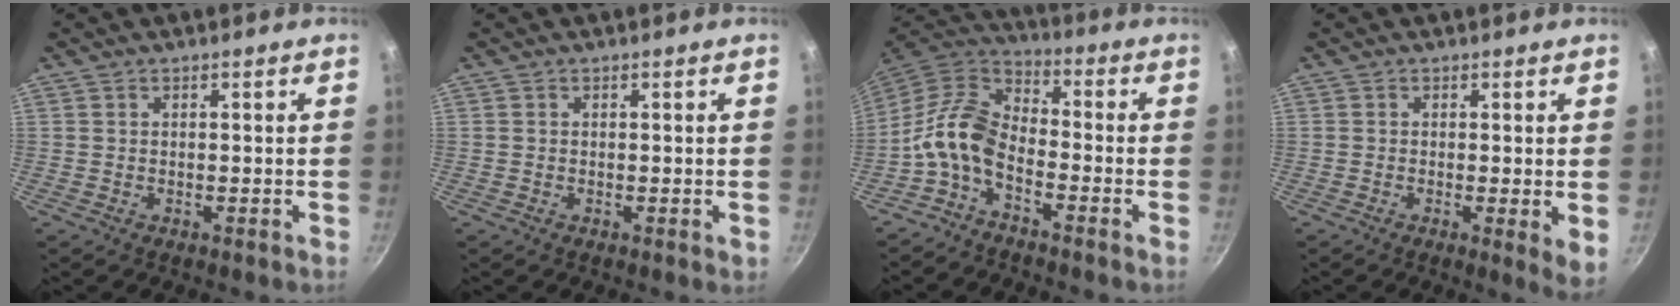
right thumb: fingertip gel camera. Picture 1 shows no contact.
{"total": 0.0}
{"total": 9.7, "force": [-4.0, 5.5, 7.0], "torque": [-0.142, 0.052, -0.095]}
{"total": 4.4, "force": [0.0, 1.1, 4.2], "torque": [-0.056, -0.020, -0.004]}